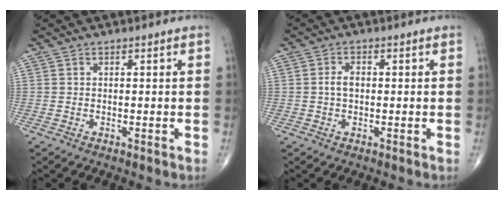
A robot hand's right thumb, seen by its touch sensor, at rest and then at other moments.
{"total": 2.5, "force": [0.0, 1.6, 2.0], "torque": [-0.038, 0.008, -0.003]}